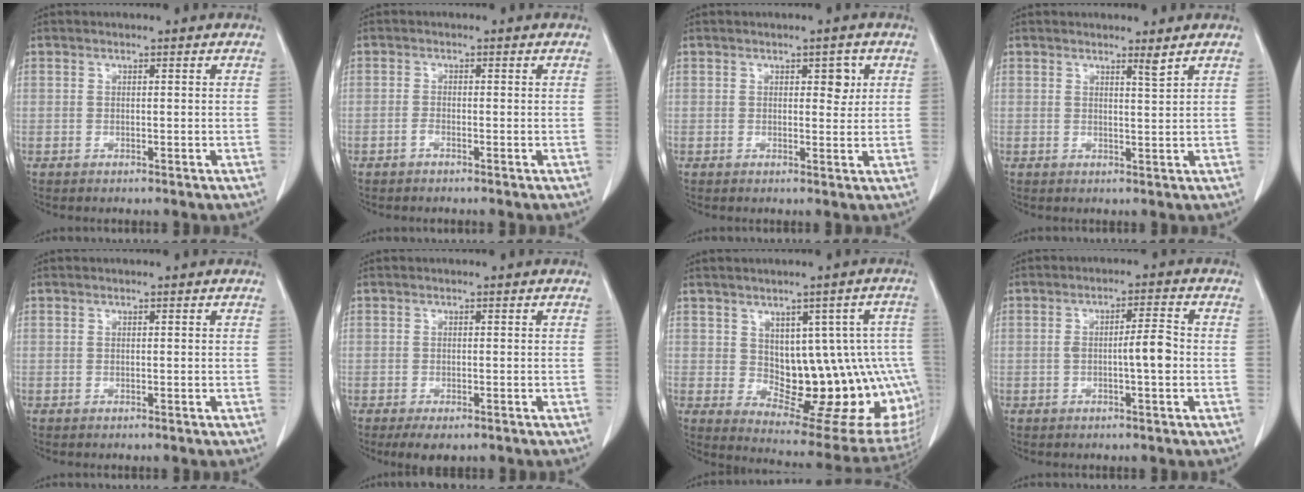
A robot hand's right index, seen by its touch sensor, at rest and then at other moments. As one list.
[{"total": 0.8, "force": [-0.6, 0.2, 0.5], "torque": [-0.010, 0.002, -0.013]}, {"total": 2.6, "force": [1.0, 1.3, 2.0], "torque": [-0.021, 0.002, 0.013]}, {"total": 1.4, "force": [1.2, -0.5, 0.6], "torque": [-0.017, -0.014, 0.020]}, {"total": 0.0}, {"total": 3.0, "force": [-1.9, 1.2, 1.9], "torque": [-0.030, -0.005, -0.023]}, {"total": 17.5, "force": [-0.4, 7.6, 15.8], "torque": [-0.137, 0.022, 0.022]}, {"total": 4.6, "force": [-0.7, 0.5, 4.5], "torque": [-0.075, 0.009, -0.010]}]